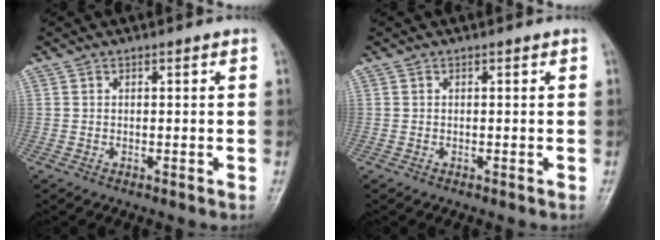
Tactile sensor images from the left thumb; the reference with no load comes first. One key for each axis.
{"total": 0.0}